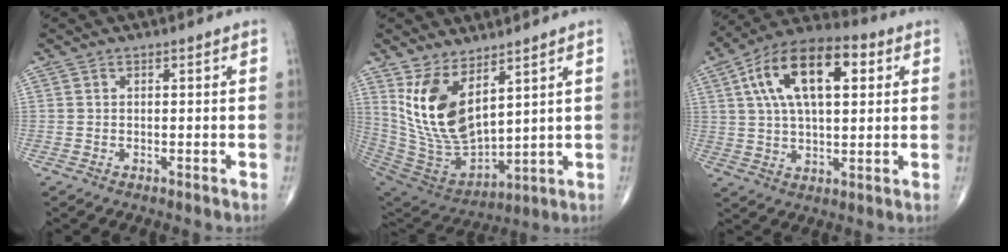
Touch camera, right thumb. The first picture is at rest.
{"total": 15.9, "force": [7.0, 7.5, 12.2], "torque": [-0.222, -0.047, 0.160]}
{"total": 17.9, "force": [5.3, 8.7, 14.7], "torque": [-0.242, 0.016, 0.083]}